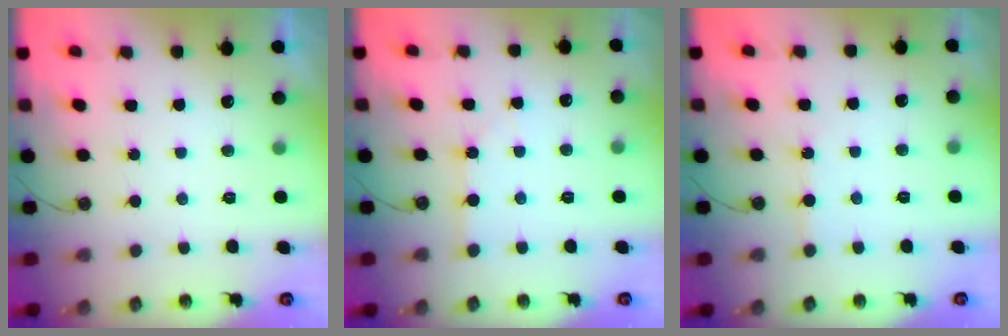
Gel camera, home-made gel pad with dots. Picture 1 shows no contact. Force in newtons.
{"total": 1.5, "press": 1.5, "slide": 0.3}
{"total": 4.2, "press": 4.2, "slide": 0.6}